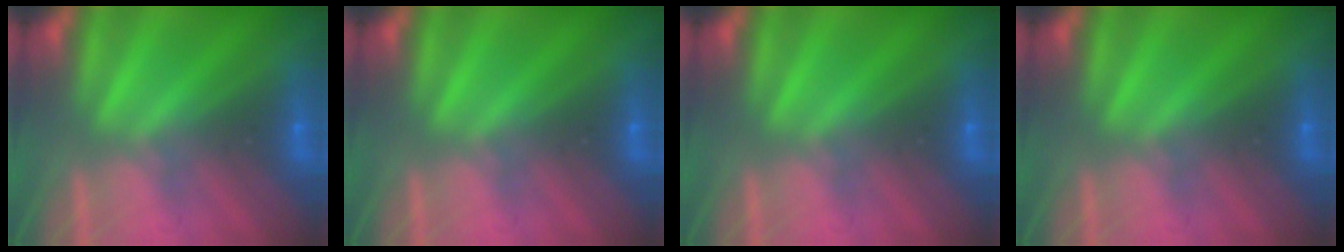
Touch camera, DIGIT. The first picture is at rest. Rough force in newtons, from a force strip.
{"total": 0.0}
{"total": 0.0}
{"total": 0.0}